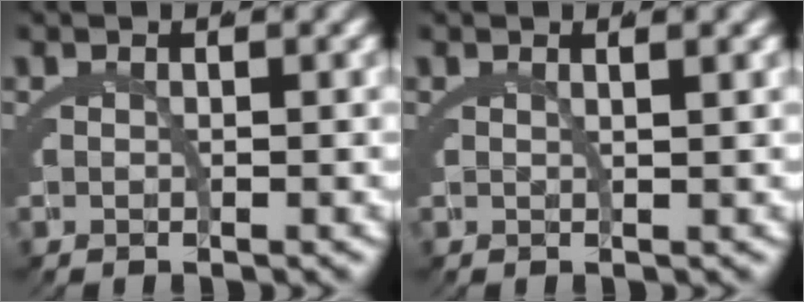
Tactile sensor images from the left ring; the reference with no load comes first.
{"total": 1.1, "force": [0.8, -0.4, 0.6], "torque": [-0.009, 0.001, 0.016]}